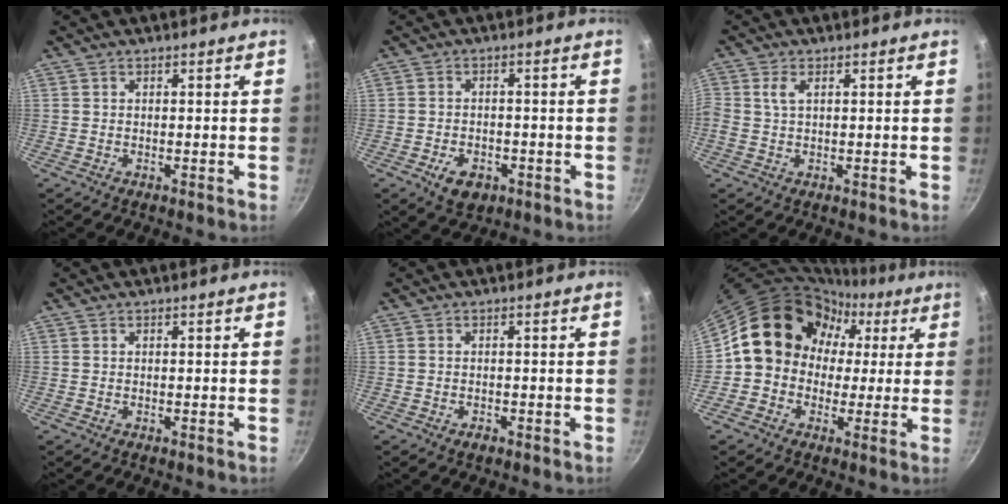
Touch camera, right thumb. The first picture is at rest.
{"total": 6.0, "force": [-2.7, 4.0, 3.6], "torque": [-0.046, 0.013, -0.035]}
{"total": 2.3, "force": [0.7, 1.2, 1.9], "torque": [-0.042, 0.003, 0.013]}
{"total": 0.0}
{"total": 1.4, "force": [-0.8, 0.9, 0.8], "torque": [-0.014, 0.005, -0.012]}
{"total": 15.2, "force": [1.8, 13.5, 6.8], "torque": [-0.063, 0.038, 0.013]}